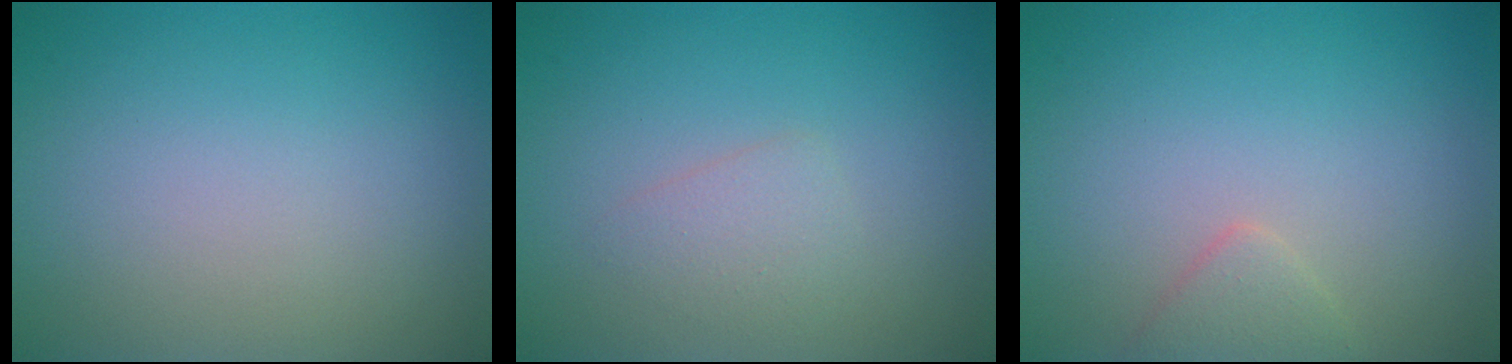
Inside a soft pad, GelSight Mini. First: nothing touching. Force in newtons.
{"total": 1.5, "press": 1.5, "slide": 0.1}
{"total": 1.4, "press": 1.4, "slide": 0.1}